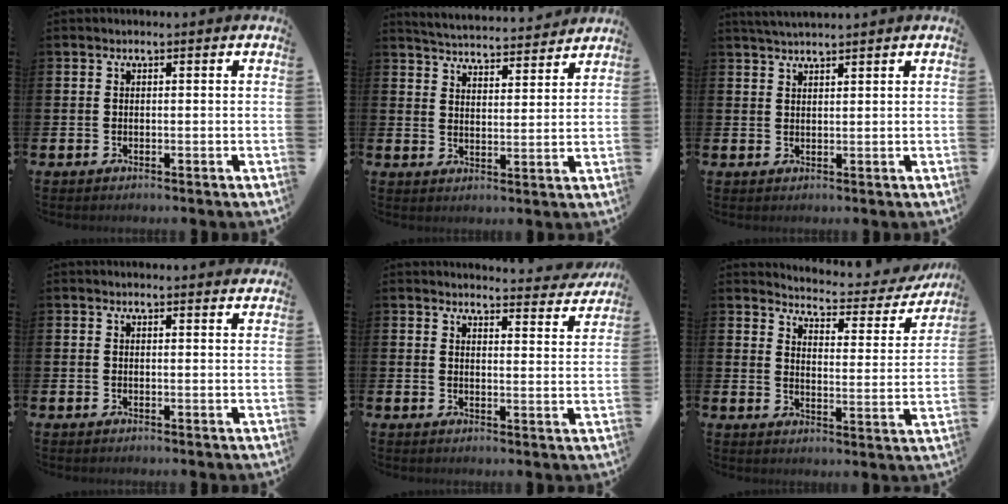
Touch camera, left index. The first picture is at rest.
{"total": 4.9, "force": [4.9, 0.4, 0.0], "torque": [-0.016, -0.041, 0.084]}
{"total": 2.2, "force": [2.2, 0.0, 0.4], "torque": [-0.009, -0.007, 0.040]}
{"total": 0.9, "force": [0.9, 0.0, 0.1], "torque": [0.008, -0.006, 0.015]}
{"total": 3.8, "force": [3.8, 0.2, 0.2], "torque": [0.004, -0.035, 0.061]}
{"total": 4.4, "force": [4.3, 0.9, 0.8], "torque": [-0.036, -0.038, 0.066]}